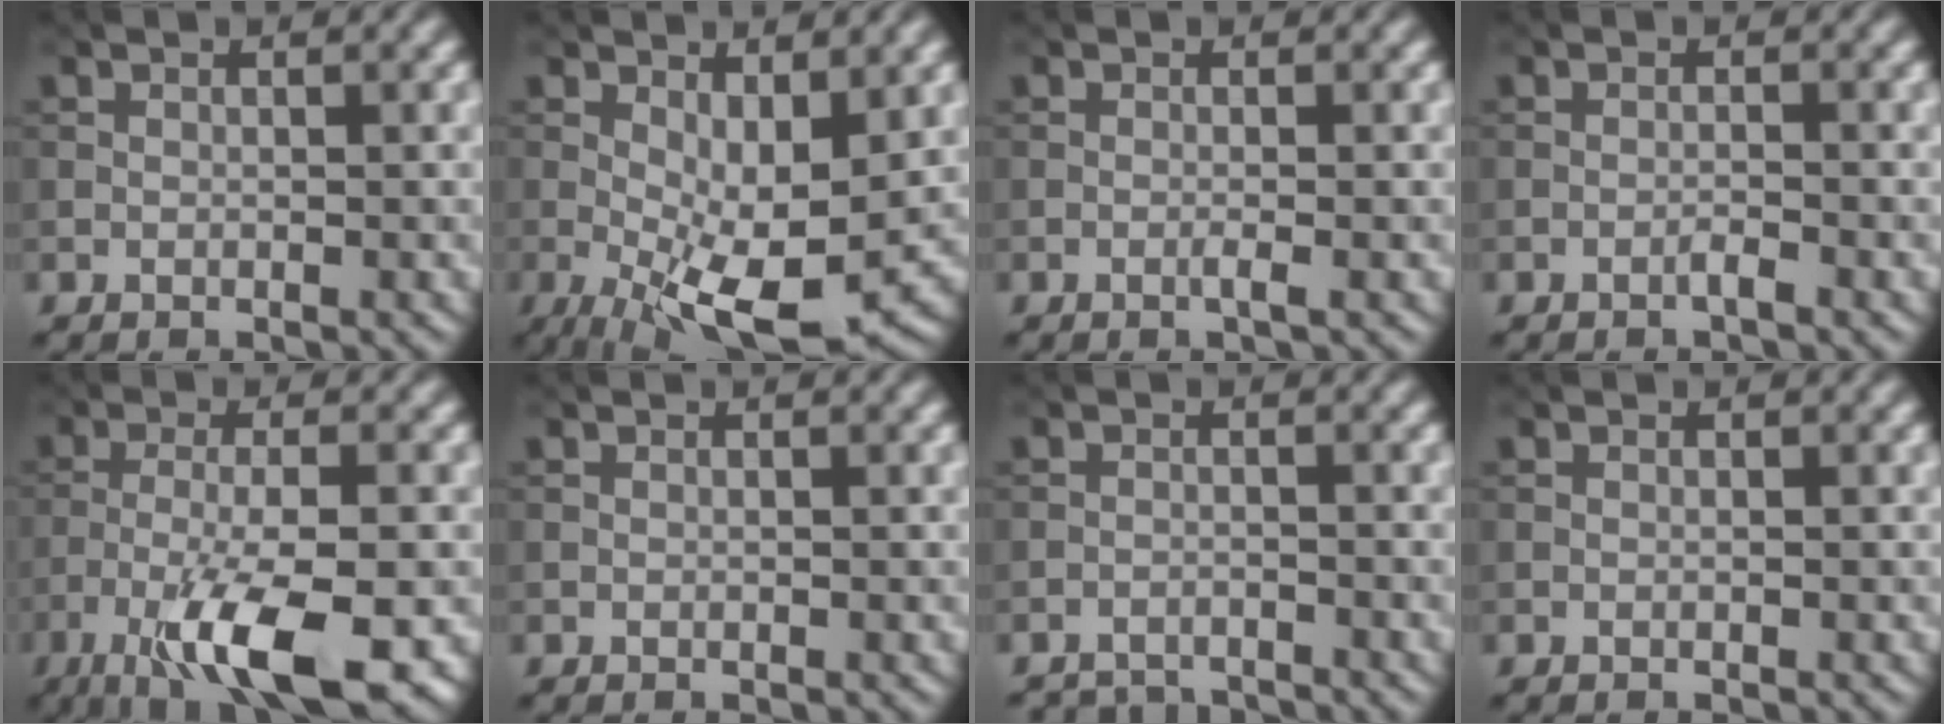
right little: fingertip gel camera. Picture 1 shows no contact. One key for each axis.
{"total": 9.3, "fx": -1.3, "fy": 3.8, "fz": 8.4, "tx": -0.150, "ty": -0.012, "tz": -0.019}
{"total": 0.8, "fx": -0.3, "fy": 0.0, "fz": 0.7, "tx": -0.016, "ty": -0.001, "tz": -0.008}
{"total": 0.9, "fx": -0.6, "fy": 0.1, "fz": 0.6, "tx": -0.013, "ty": 0.004, "tz": -0.013}
{"total": 10.4, "fx": -5.4, "fy": 2.7, "fz": 8.4, "tx": -0.154, "ty": -0.011, "tz": -0.097}
{"total": 0.0}
{"total": 3.7, "fx": -3.7, "fy": 0.3, "fz": 0.2, "tx": -0.009, "ty": -0.005, "tz": -0.060}
{"total": 0.0}